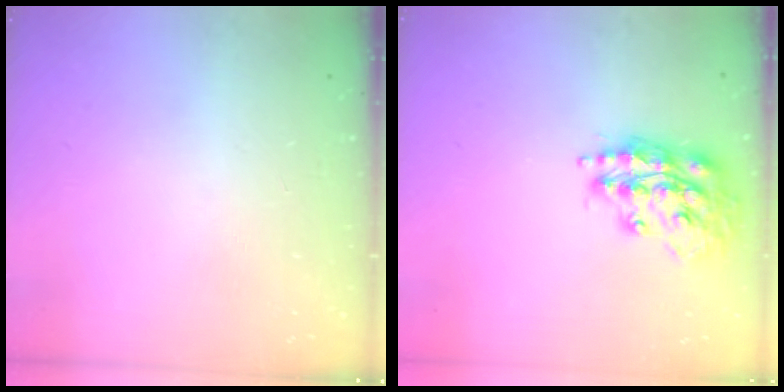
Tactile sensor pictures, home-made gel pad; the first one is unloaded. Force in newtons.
{"total": 16.2, "press": 16.2, "slide": 1.4}